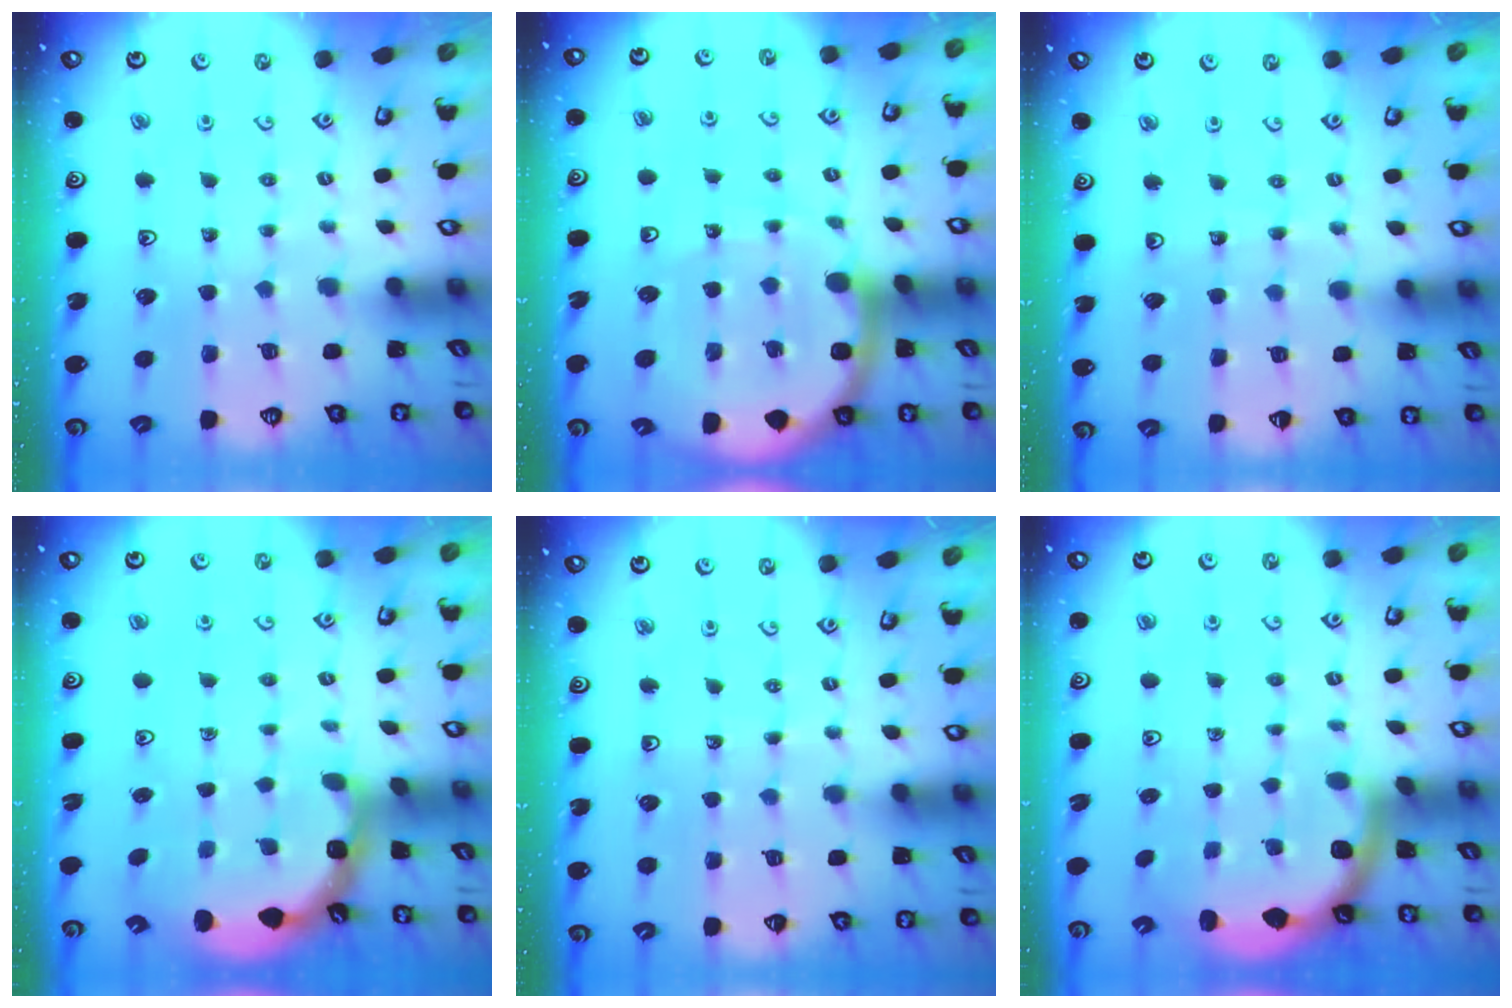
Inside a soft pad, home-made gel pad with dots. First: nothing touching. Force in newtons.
{"total": 12.4, "press": 12.4, "slide": 1.4}
{"total": 3.4, "press": 3.4, "slide": 0.3}
{"total": 2.7, "press": 2.7, "slide": 0.6}
{"total": 3.8, "press": 3.6, "slide": 1.3}
{"total": 1.6, "press": 1.6, "slide": 0.1}